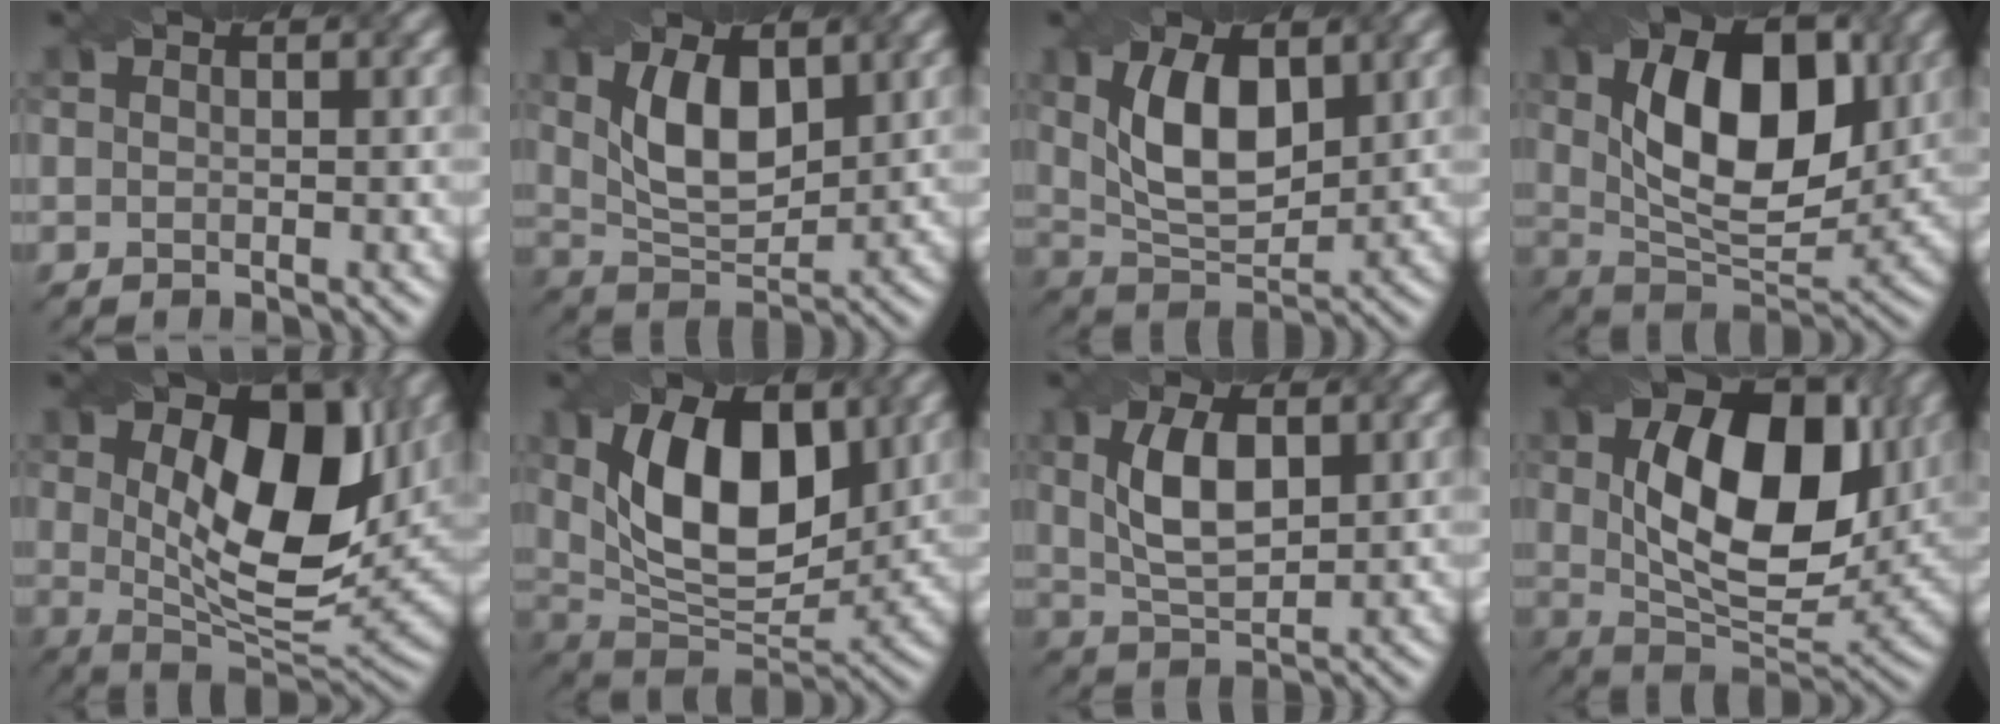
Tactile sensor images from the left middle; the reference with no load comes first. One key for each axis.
{"total": 6.2, "fx": 1.7, "fy": 3.2, "fz": 5.1, "tx": -0.103, "ty": 0.005, "tz": 0.035}
{"total": 7.3, "fx": 1.5, "fy": 3.8, "fz": 6.0, "tx": -0.120, "ty": 0.008, "tz": 0.032}
{"total": 11.2, "fx": 2.3, "fy": 6.0, "fz": 9.2, "tx": -0.145, "ty": 0.005, "tz": 0.037}
{"total": 12.0, "fx": 2.4, "fy": 5.8, "fz": 10.2, "tx": -0.157, "ty": -0.002, "tz": 0.040}
{"total": 11.2, "fx": 2.4, "fy": 6.2, "fz": 9.0, "tx": -0.155, "ty": 0.003, "tz": 0.039}
{"total": 5.2, "fx": 0.8, "fy": 2.5, "fz": 4.4, "tx": -0.096, "ty": 0.009, "tz": 0.021}
{"total": 12.5, "fx": 2.5, "fy": 7.1, "fz": 9.9, "tx": -0.167, "ty": 0.001, "tz": 0.045}